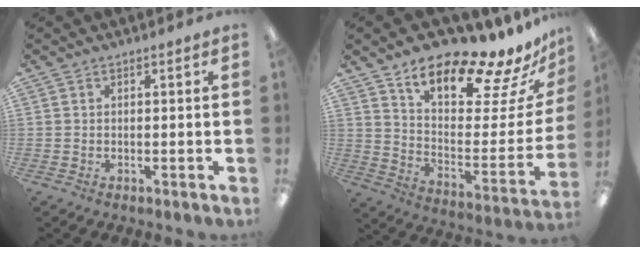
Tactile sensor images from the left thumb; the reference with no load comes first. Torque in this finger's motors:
{"motor_torque": [0.37, 0.37, 1.28, -1.49, 0.25]}